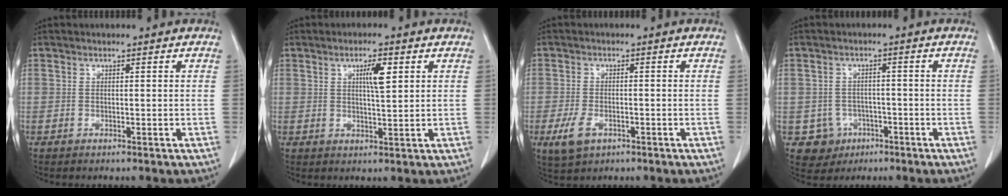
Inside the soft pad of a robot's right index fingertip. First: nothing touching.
{"total": 4.2, "force": [1.6, 0.7, 3.8], "torque": [-0.067, 0.001, 0.027]}
{"total": 4.3, "force": [-2.1, 2.4, 3.0], "torque": [-0.065, -0.004, -0.032]}
{"total": 5.0, "force": [-1.8, 4.7, 0.2], "torque": [0.000, 0.012, -0.022]}